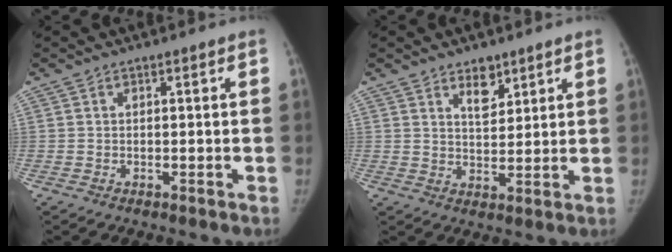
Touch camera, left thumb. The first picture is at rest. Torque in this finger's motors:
{"motor_torque": [0.17, 0.05, 0.68, -0.60, 0.16]}